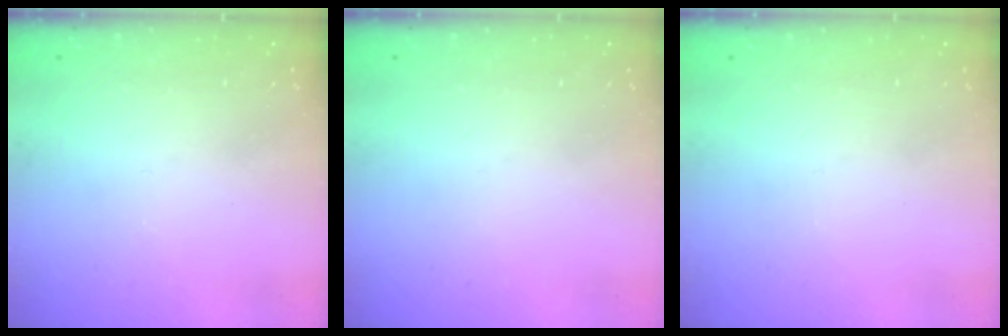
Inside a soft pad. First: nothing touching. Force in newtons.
{"total": 0.0}
{"total": 0.0}